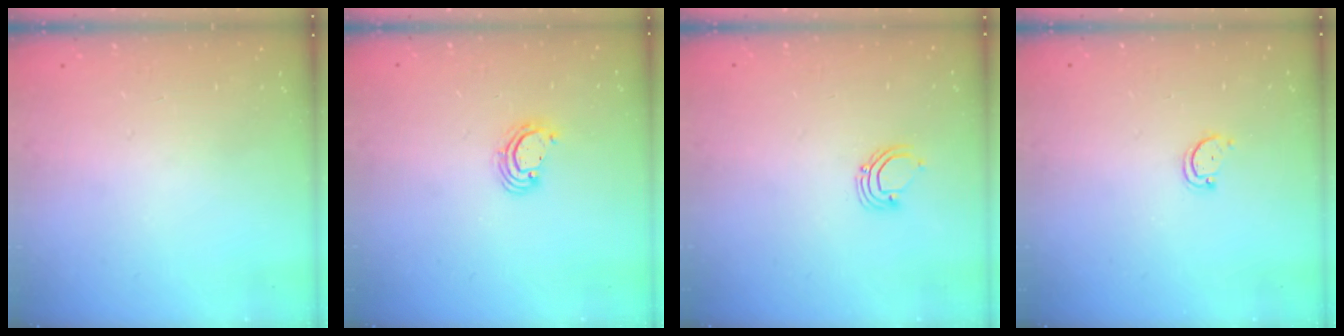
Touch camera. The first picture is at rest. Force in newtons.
{"total": 3.5, "press": 3.5, "slide": 0.3}
{"total": 3.8, "press": 3.8, "slide": 0.3}
{"total": 2.9, "press": 2.9, "slide": 0.4}